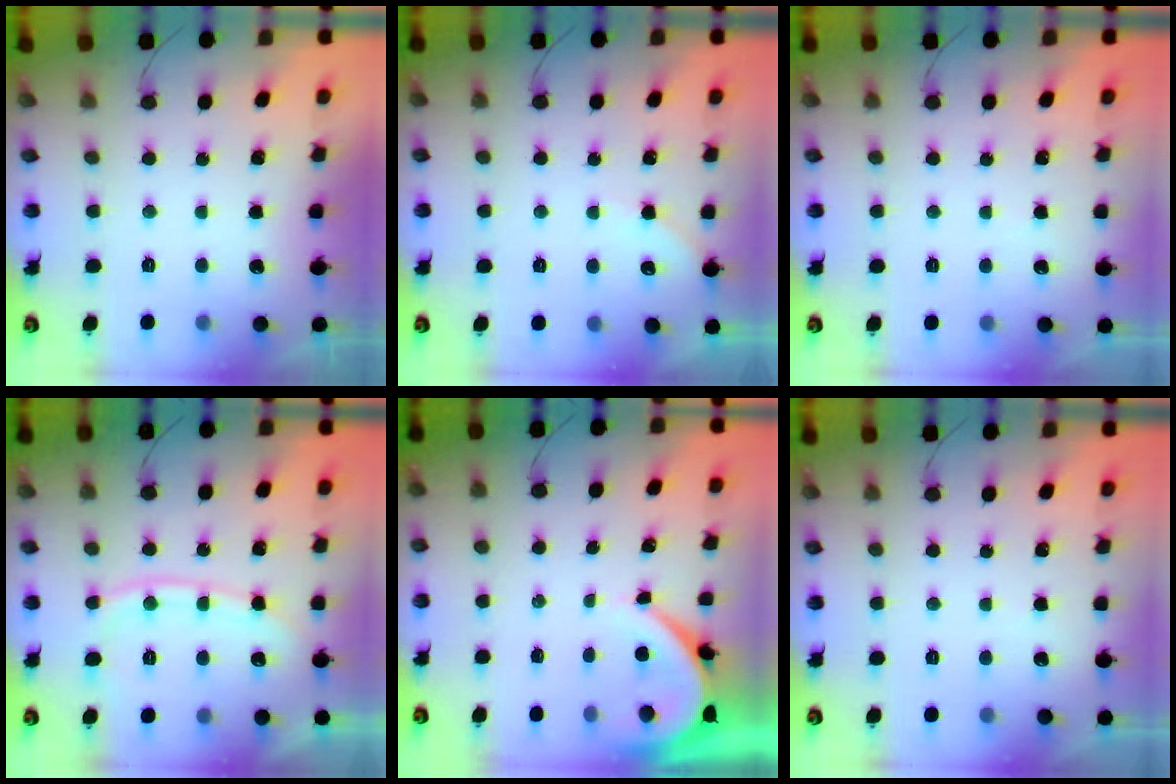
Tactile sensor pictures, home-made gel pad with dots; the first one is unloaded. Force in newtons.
{"total": 3.6, "press": 3.5, "slide": 0.4}
{"total": 1.5, "press": 1.5, "slide": 0.2}
{"total": 11.1, "press": 11.0, "slide": 1.6}
{"total": 3.9, "press": 3.9, "slide": 0.5}
{"total": 1.5, "press": 1.5, "slide": 0.2}